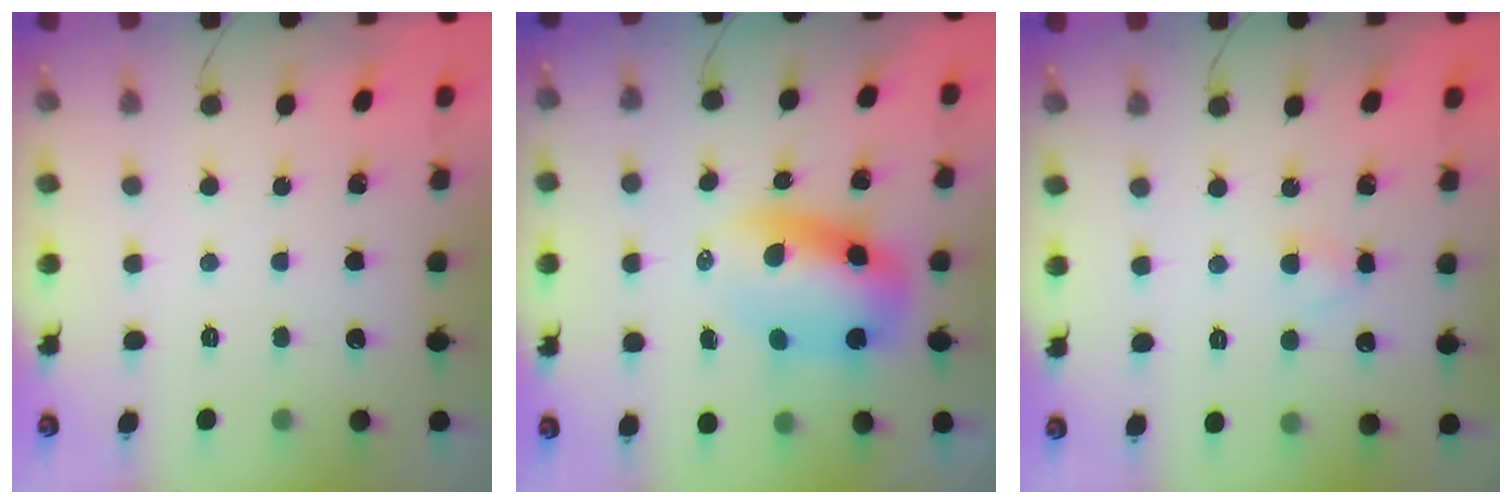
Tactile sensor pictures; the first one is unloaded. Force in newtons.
{"total": 8.7, "press": 8.3, "slide": 2.3}
{"total": 2.6, "press": 2.3, "slide": 1.0}